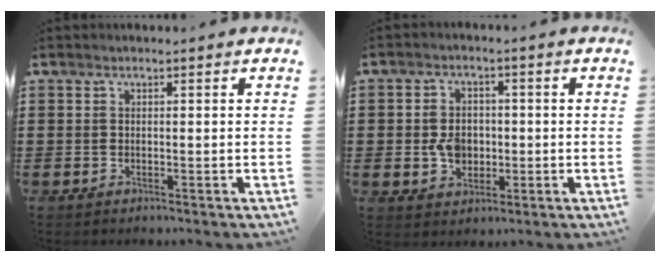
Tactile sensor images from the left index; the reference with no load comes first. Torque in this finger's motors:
{"motor_torque": [0.64, 1.35, 0.16, 0.04]}